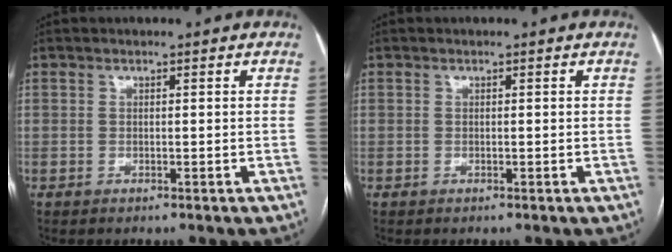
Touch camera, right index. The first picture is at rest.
{"total": 0.0}